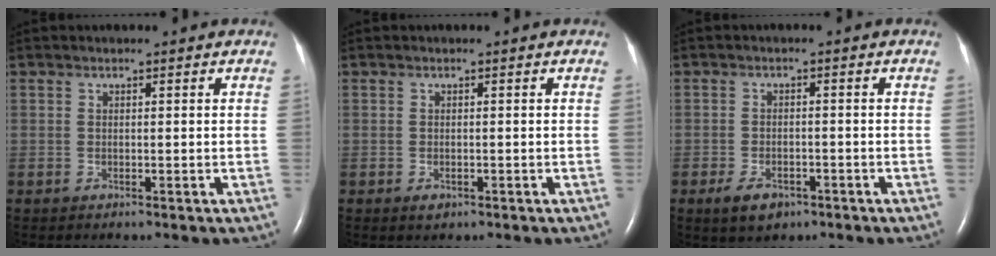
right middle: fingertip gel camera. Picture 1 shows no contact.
{"total": 1.1, "force": [-0.6, 0.6, 0.7], "torque": [-0.012, -0.001, -0.003]}
{"total": 4.0, "force": [-2.4, 2.2, 2.4], "torque": [-0.049, -0.003, -0.033]}